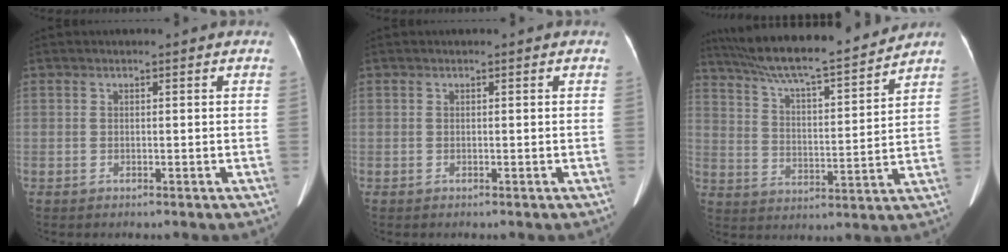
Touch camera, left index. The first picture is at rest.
{"total": 0.0}
{"total": 17.5, "force": [15.9, 0.3, 7.3], "torque": [-0.129, 0.002, 0.257]}